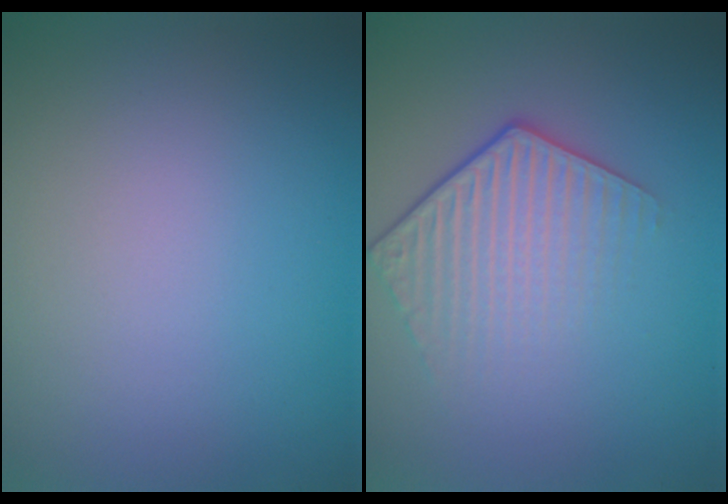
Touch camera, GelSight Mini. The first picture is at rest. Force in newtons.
{"total": 4.2, "press": 2.9, "slide": 3.0}